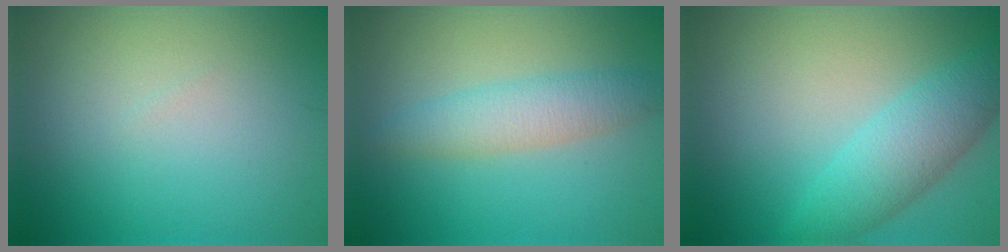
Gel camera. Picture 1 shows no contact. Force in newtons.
{"total": 3.4, "press": 3.4, "slide": 0.1}
{"total": 4.8, "press": 4.8, "slide": 0.1}